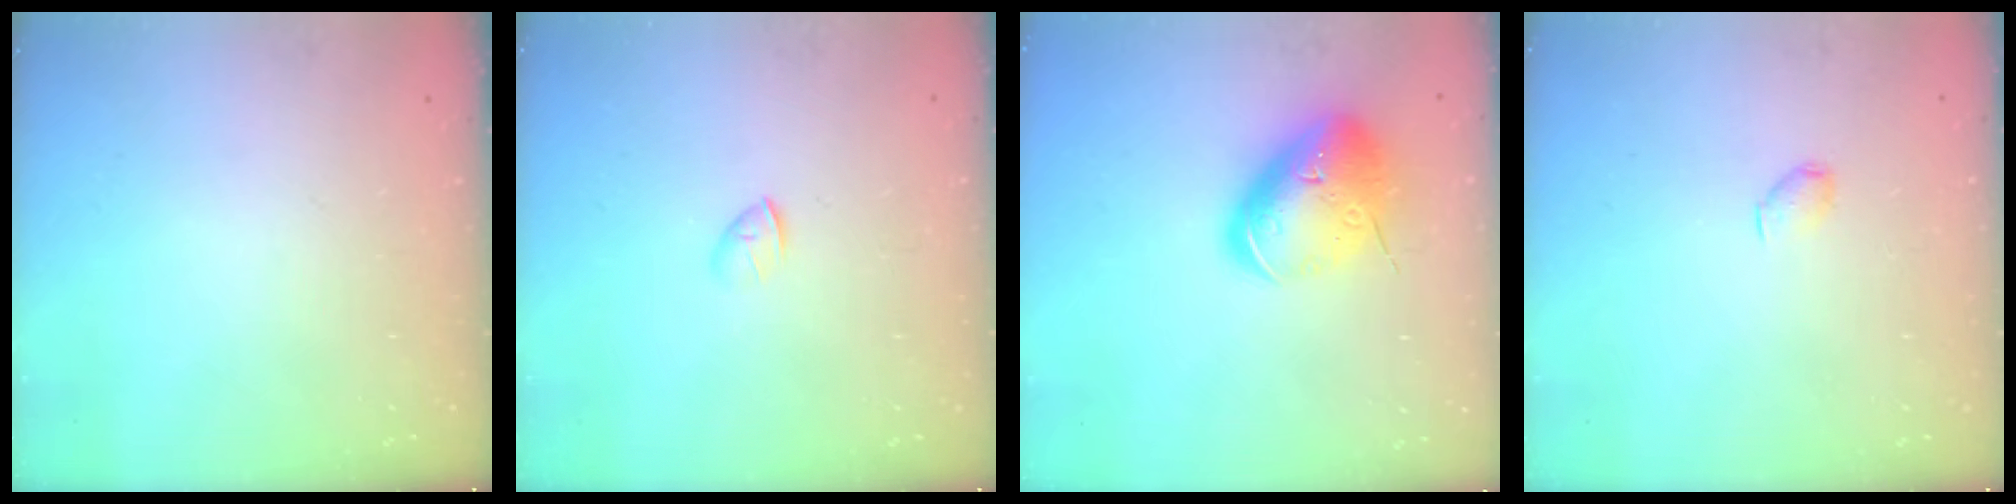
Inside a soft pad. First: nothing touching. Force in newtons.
{"total": 1.7, "press": 1.6, "slide": 0.6}
{"total": 18.4, "press": 18.1, "slide": 3.1}
{"total": 3.1, "press": 3.1, "slide": 0.5}